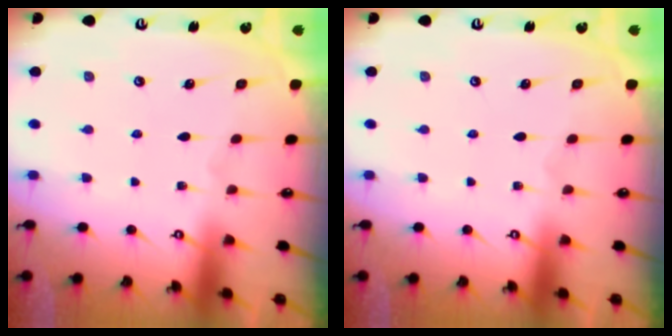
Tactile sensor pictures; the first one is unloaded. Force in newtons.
{"total": 0.0}